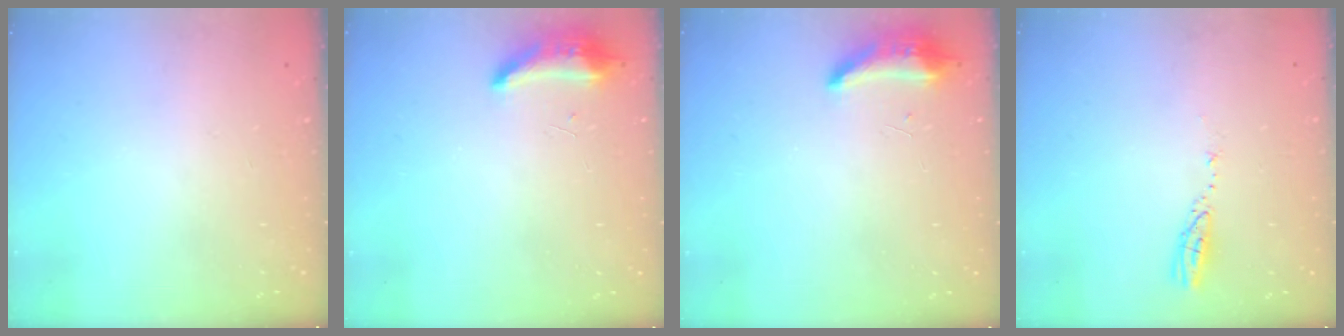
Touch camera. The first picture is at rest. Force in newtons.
{"total": 8.5, "press": 8.3, "slide": 2.0}
{"total": 8.5, "press": 8.3, "slide": 2.0}
{"total": 3.6, "press": 3.6, "slide": 0.2}